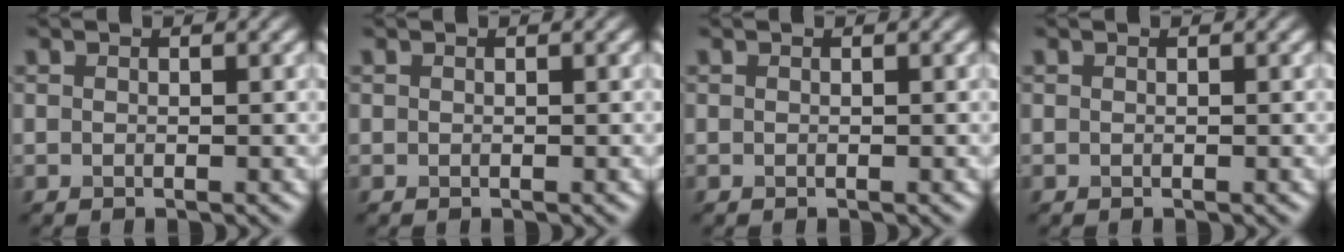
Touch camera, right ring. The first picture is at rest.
{"total": 0.0}
{"total": 0.0}
{"total": 0.0}